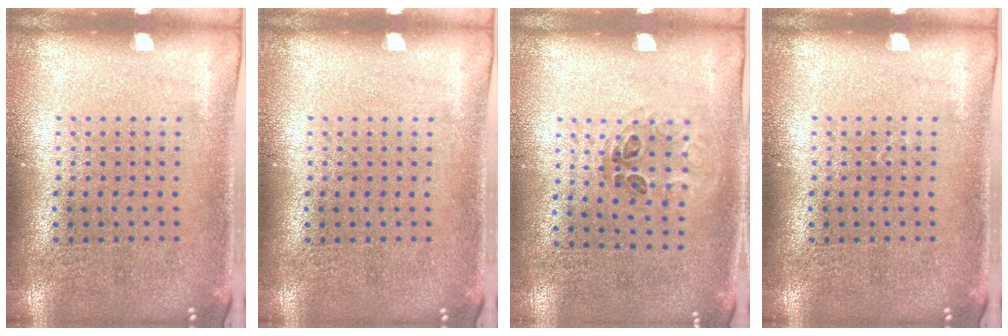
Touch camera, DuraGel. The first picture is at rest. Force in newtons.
{"total": 0.0}
{"total": 1.1, "press": 0.7, "slide": 0.8}
{"total": 0.0}